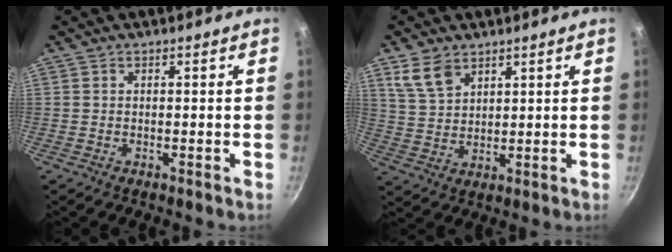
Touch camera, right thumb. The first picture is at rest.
{"total": 6.8, "force": [4.2, 4.0, 3.5], "torque": [-0.053, -0.016, 0.090]}